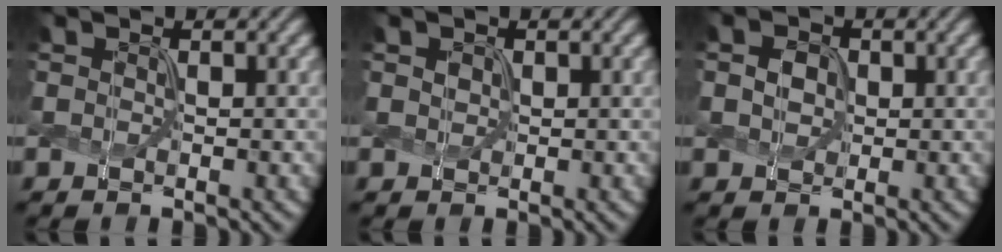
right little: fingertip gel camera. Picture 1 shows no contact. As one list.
[{"total": 0.7, "force": [0.2, 0.6, 0.2], "torque": [-0.010, 0.003, 0.014]}, {"total": 1.5, "force": [-0.2, 1.3, 0.6], "torque": [-0.023, 0.004, 0.002]}]